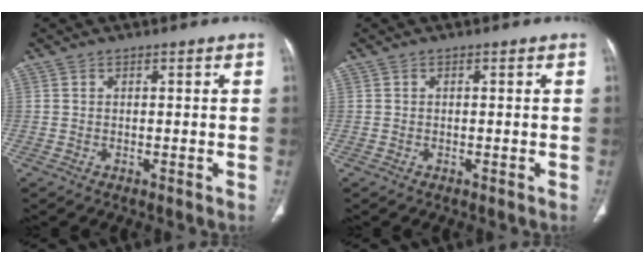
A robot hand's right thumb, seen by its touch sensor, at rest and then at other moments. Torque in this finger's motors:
{"motor_torque": [-0.34, -0.09, 0.26, 0.12, -0.05]}